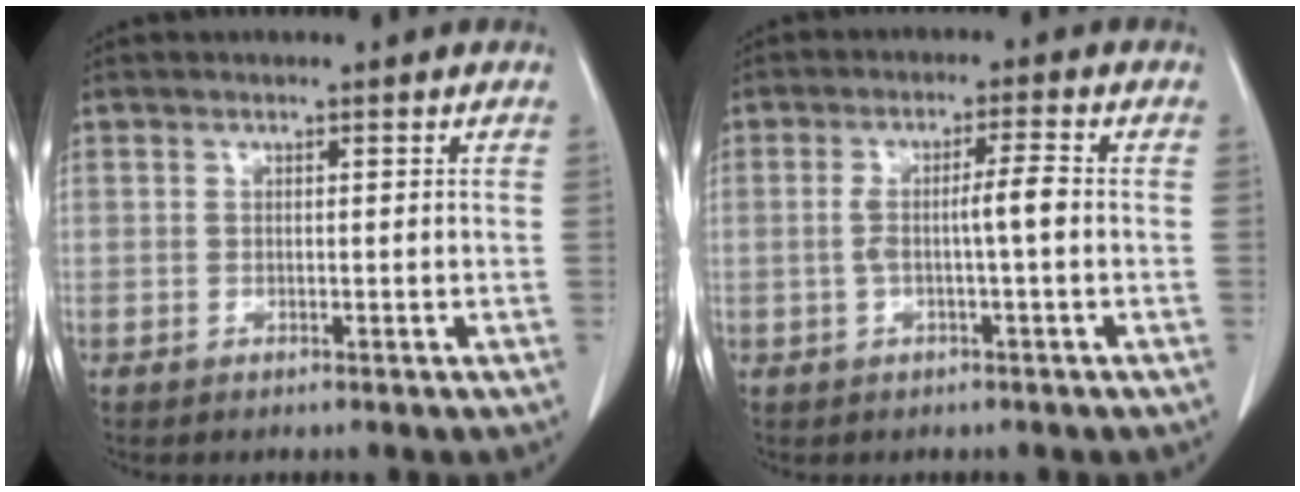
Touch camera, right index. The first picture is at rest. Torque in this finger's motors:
{"motor_torque": [0.27, -0.12, 0.15, 0.06]}